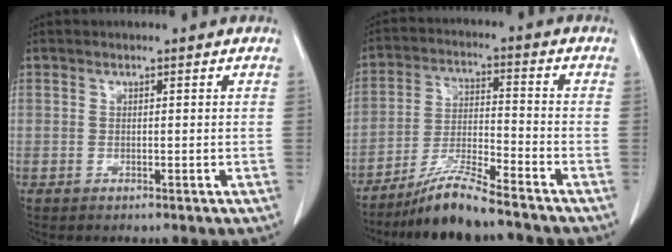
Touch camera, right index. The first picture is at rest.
{"total": 9.2, "force": [-7.7, 0.0, 5.0], "torque": [-0.100, -0.021, -0.144]}